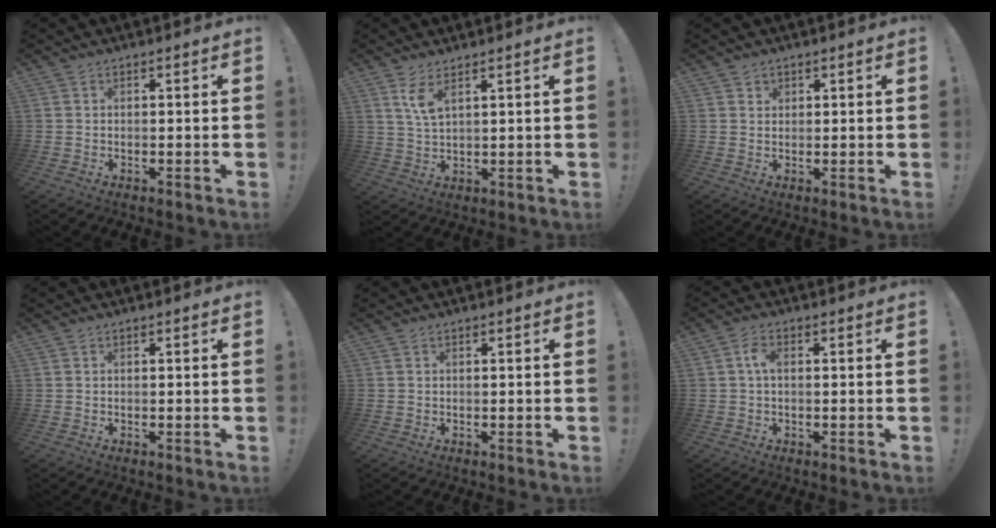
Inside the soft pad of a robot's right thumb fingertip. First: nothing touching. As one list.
[{"total": 5.1, "force": [3.1, 1.4, 3.8], "torque": [-0.065, -0.018, 0.052]}, {"total": 1.6, "force": [1.2, 1.1, 0.1], "torque": [0.013, -0.010, 0.018]}, {"total": 0.0}, {"total": 0.0}, {"total": 3.5, "force": [0.3, 1.8, 2.9], "torque": [-0.047, 0.008, 0.003]}]